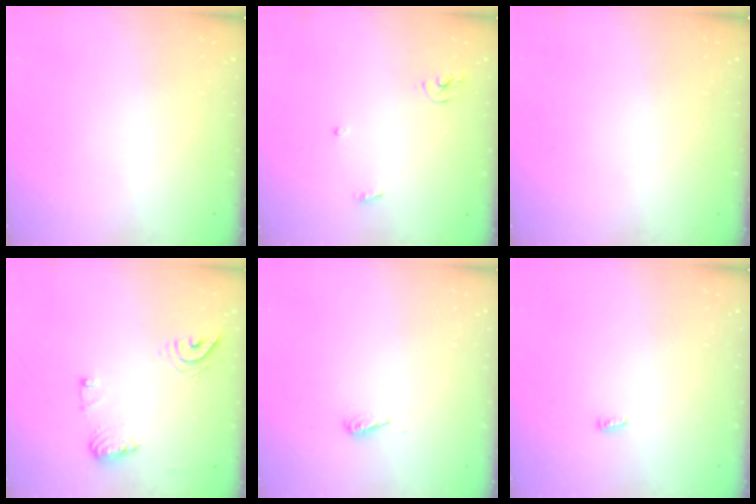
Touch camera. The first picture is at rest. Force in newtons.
{"total": 3.8, "press": 3.8, "slide": 0.4}
{"total": 0.0}
{"total": 9.8, "press": 9.8, "slide": 0.6}
{"total": 3.5, "press": 3.5, "slide": 0.3}
{"total": 3.9, "press": 3.9, "slide": 0.3}